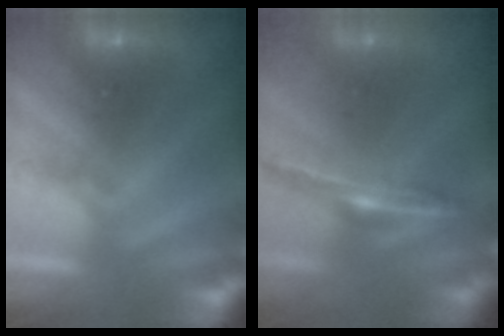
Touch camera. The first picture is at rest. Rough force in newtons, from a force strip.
{"total": 1.5}